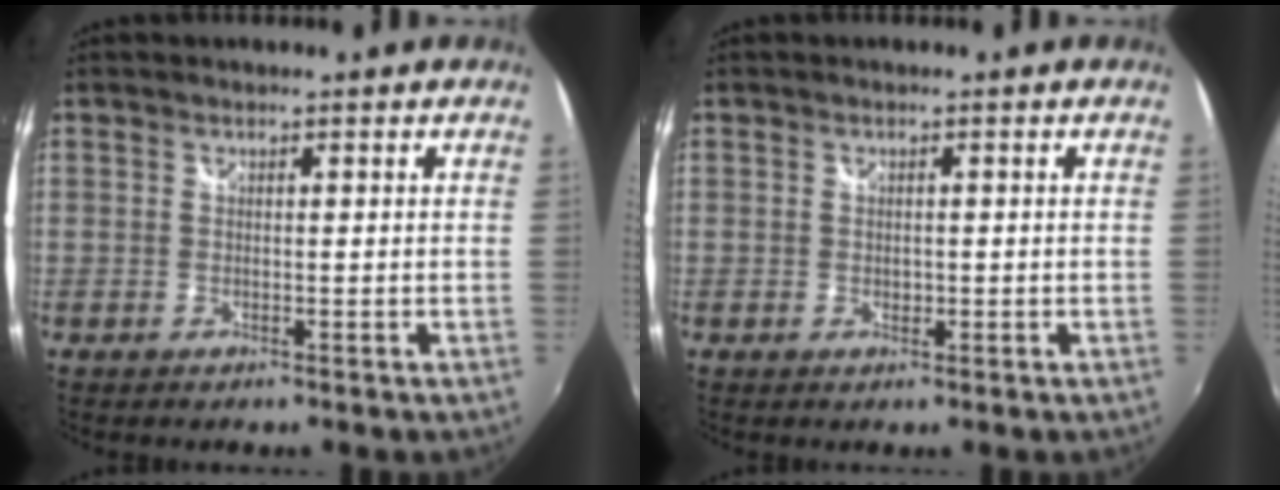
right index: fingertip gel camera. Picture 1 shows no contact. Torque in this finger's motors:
{"motor_torque": [0.12, -0.01, 0.08, 0.01]}